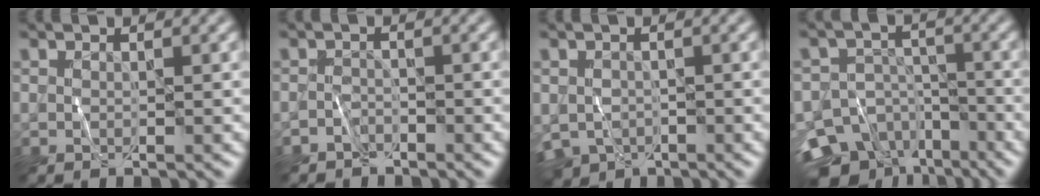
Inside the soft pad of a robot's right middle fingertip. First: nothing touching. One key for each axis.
{"total": 1.4, "fx": -1.2, "fy": 0.7, "fz": 0.0, "tx": 0.002, "ty": 0.007, "tz": -0.024}
{"total": 3.5, "fx": -1.9, "fy": 2.5, "fz": 1.6, "tx": -0.029, "ty": -0.011, "tz": -0.036}
{"total": 11.0, "fx": -7.1, "fy": 7.6, "fz": 3.7, "tx": -0.063, "ty": -0.009, "tz": -0.122}